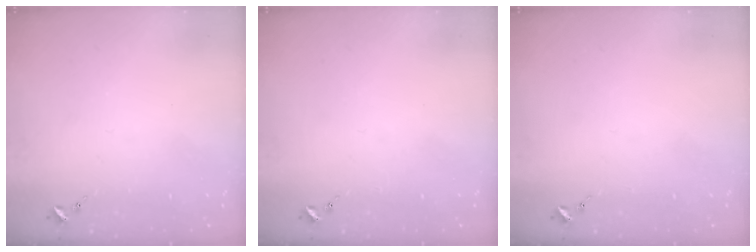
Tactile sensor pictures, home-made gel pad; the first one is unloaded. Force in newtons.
{"total": 0.0}
{"total": 0.0}